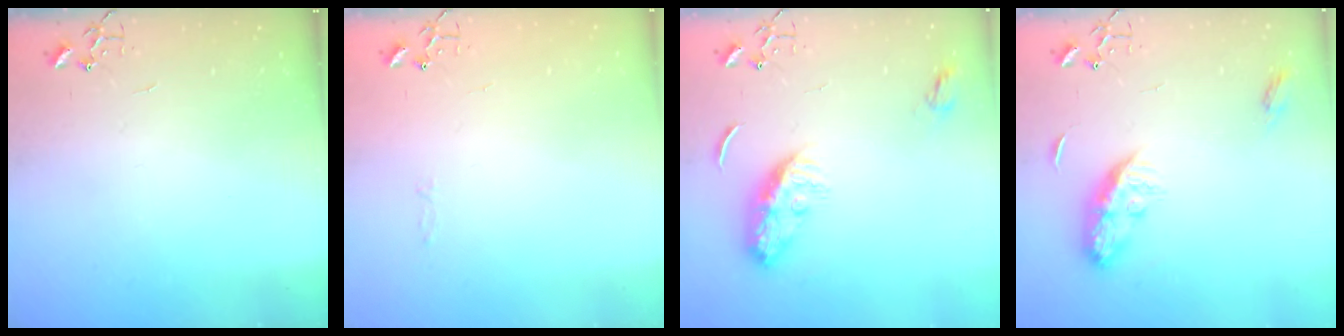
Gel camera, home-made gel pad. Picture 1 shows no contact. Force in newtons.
{"total": 2.8, "press": 2.8, "slide": 0.4}
{"total": 9.9, "press": 9.9, "slide": 0.1}
{"total": 9.3, "press": 9.3, "slide": 0.3}